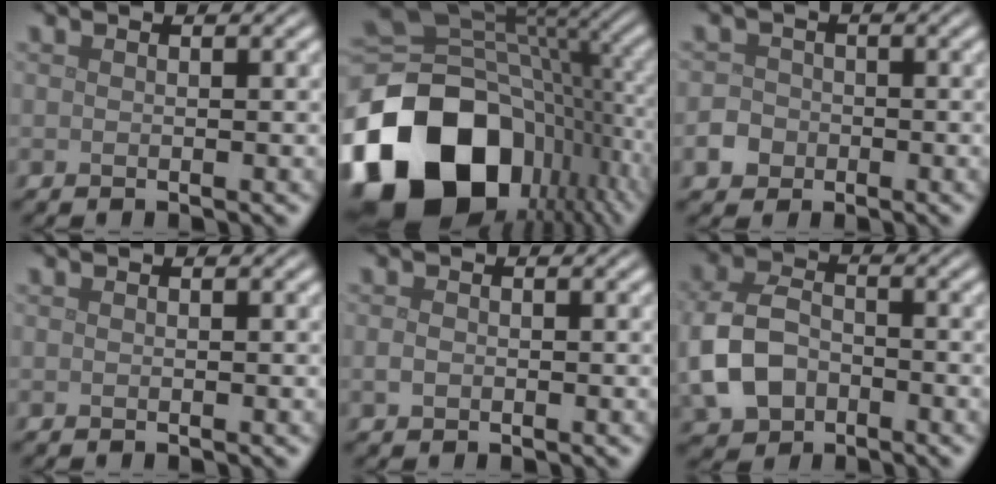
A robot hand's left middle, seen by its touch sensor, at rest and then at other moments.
{"total": 19.3, "force": [-7.4, 13.3, 11.9], "torque": [-0.266, -0.034, -0.118]}
{"total": 2.3, "force": [-0.9, 2.0, 0.7], "torque": [-0.005, 0.003, -0.019]}
{"total": 0.0}
{"total": 0.9, "force": [-0.2, 0.8, 0.5], "torque": [-0.012, -0.002, -0.006]}
{"total": 6.2, "force": [-2.0, 4.5, 3.7], "torque": [-0.088, 0.000, -0.047]}